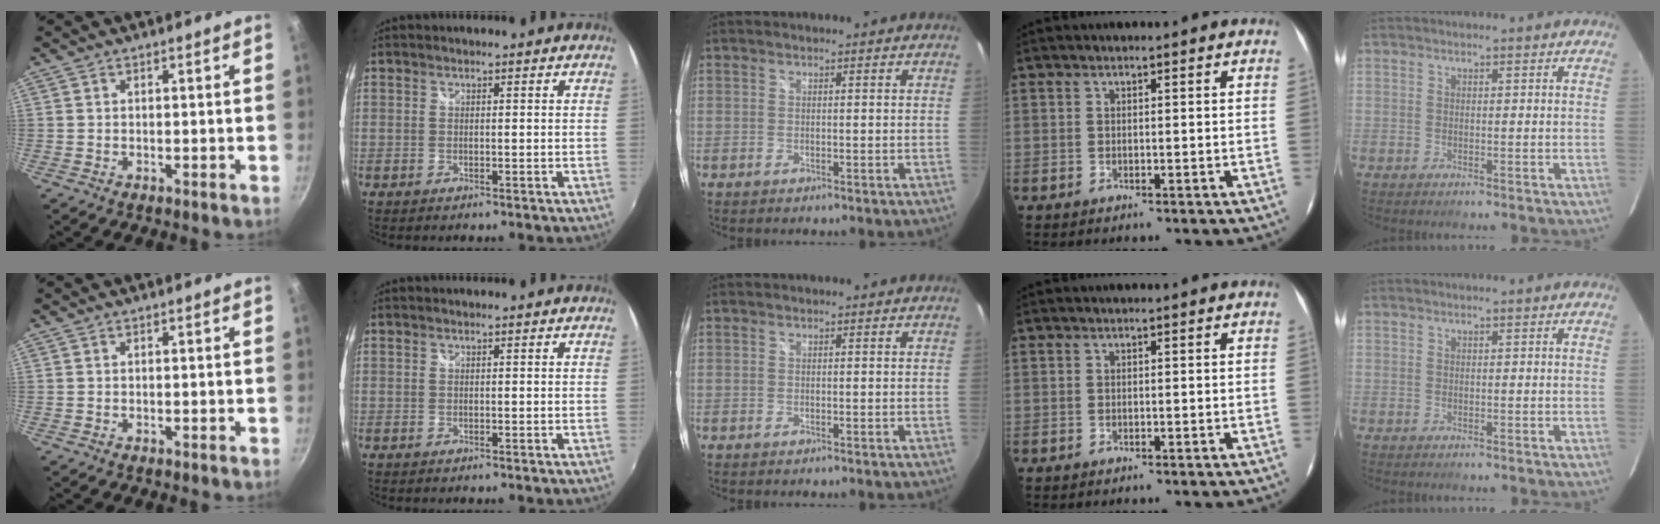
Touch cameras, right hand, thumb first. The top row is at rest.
{}